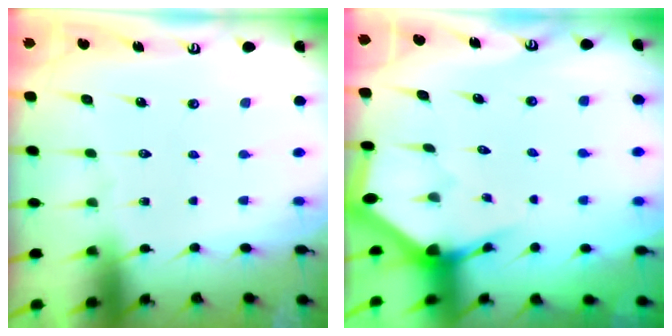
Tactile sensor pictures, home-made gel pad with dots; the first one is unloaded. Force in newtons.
{"total": 2.9, "press": 2.9, "slide": 0.2}